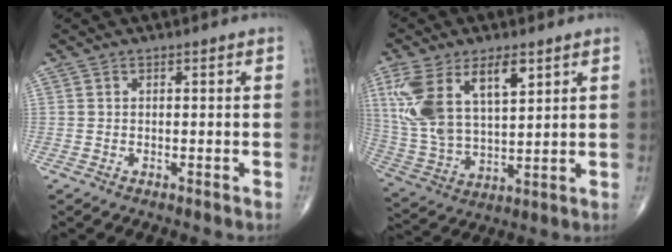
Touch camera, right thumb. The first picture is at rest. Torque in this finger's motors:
{"motor_torque": [0.73, 3.33, 1.58, 1.19, 0.19]}